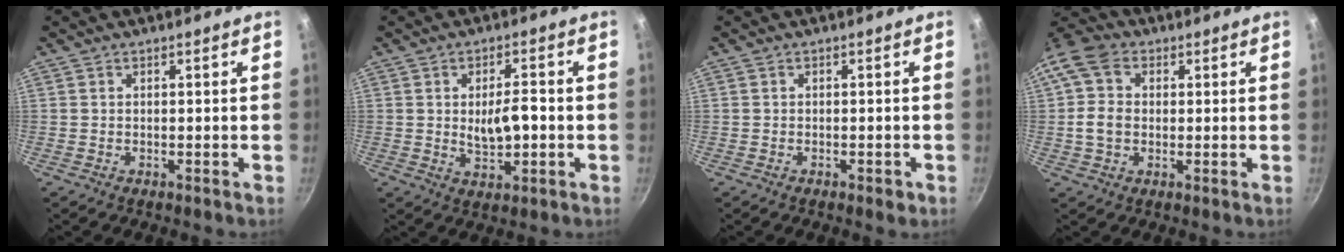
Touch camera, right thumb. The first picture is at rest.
{"total": 6.6, "force": [-0.3, 3.0, 5.8], "torque": [-0.082, 0.001, 0.001]}
{"total": 1.7, "force": [-0.8, 1.0, 1.1], "torque": [-0.010, 0.010, -0.008]}
{"total": 9.8, "force": [0.9, 7.7, 6.0], "torque": [-0.103, 0.013, 0.004]}